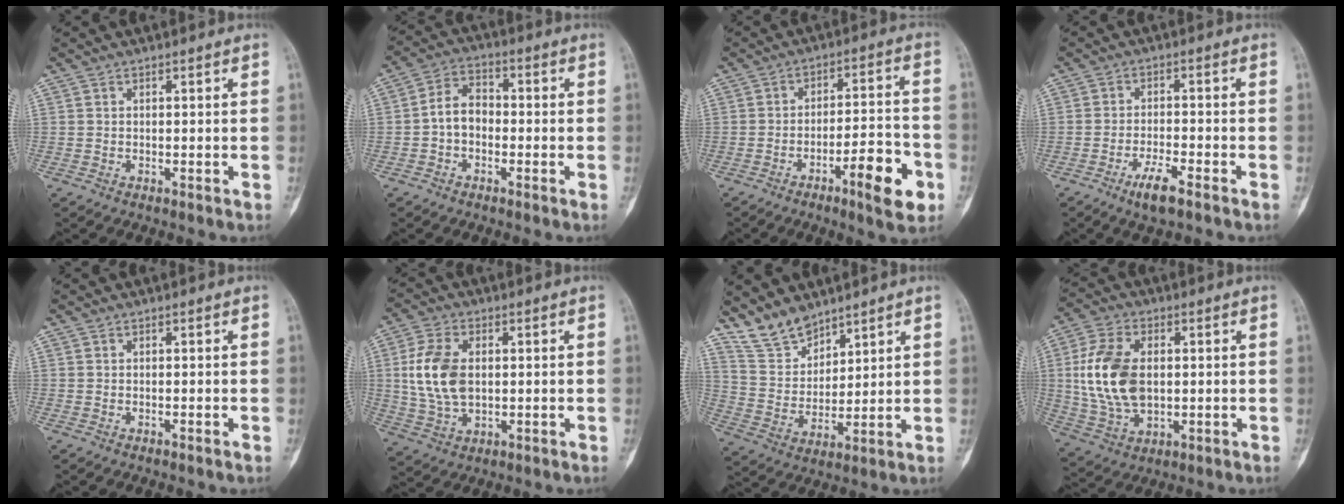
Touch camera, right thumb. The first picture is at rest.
{"total": 6.4, "force": [-1.2, 4.7, 4.2], "torque": [-0.059, 0.026, -0.034]}
{"total": 11.4, "force": [-5.4, 2.9, 9.6], "torque": [-0.131, 0.034, -0.079]}
{"total": 5.2, "force": [-3.3, 1.1, 3.9], "torque": [-0.077, 0.011, -0.061]}
{"total": 0.0}
{"total": 11.3, "force": [1.2, 7.0, 8.8], "torque": [-0.178, 0.000, 0.029]}
{"total": 8.8, "force": [7.6, 3.9, 2.0], "torque": [-0.023, -0.047, 0.164]}
{"total": 14.9, "force": [1.2, 9.2, 11.7], "torque": [-0.228, -0.002, 0.028]}